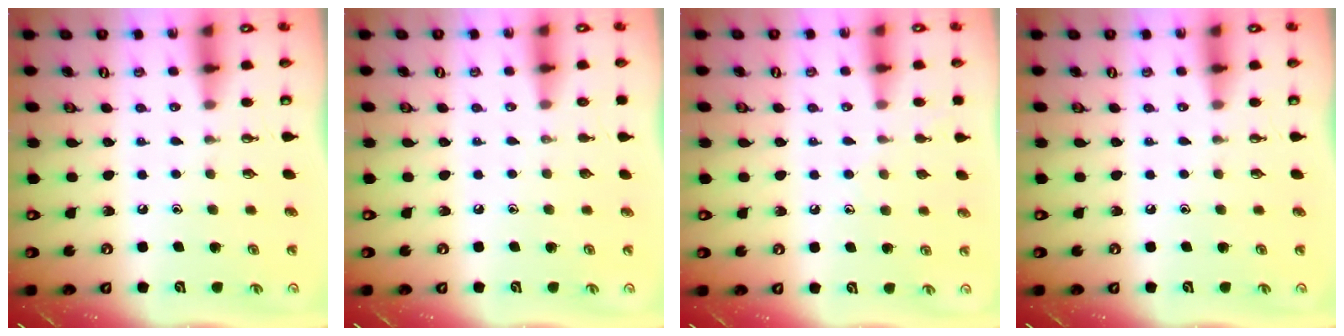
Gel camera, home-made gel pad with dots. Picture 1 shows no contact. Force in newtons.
{"total": 0.0}
{"total": 7.2, "press": 7.2, "slide": 0.6}
{"total": 0.0}